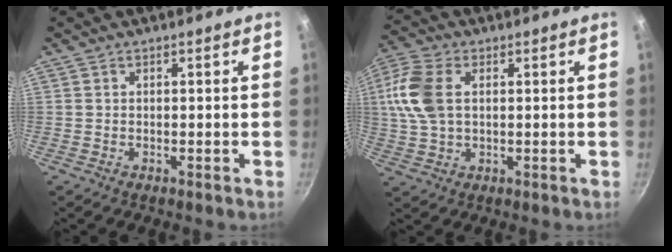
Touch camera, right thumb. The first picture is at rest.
{"total": 11.2, "force": [2.1, 7.0, 8.5], "torque": [-0.177, 0.011, 0.034]}